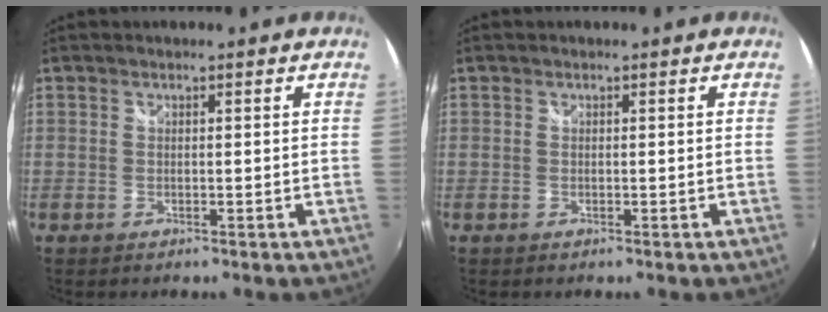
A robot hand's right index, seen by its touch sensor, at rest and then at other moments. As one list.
[{"total": 0.0}]